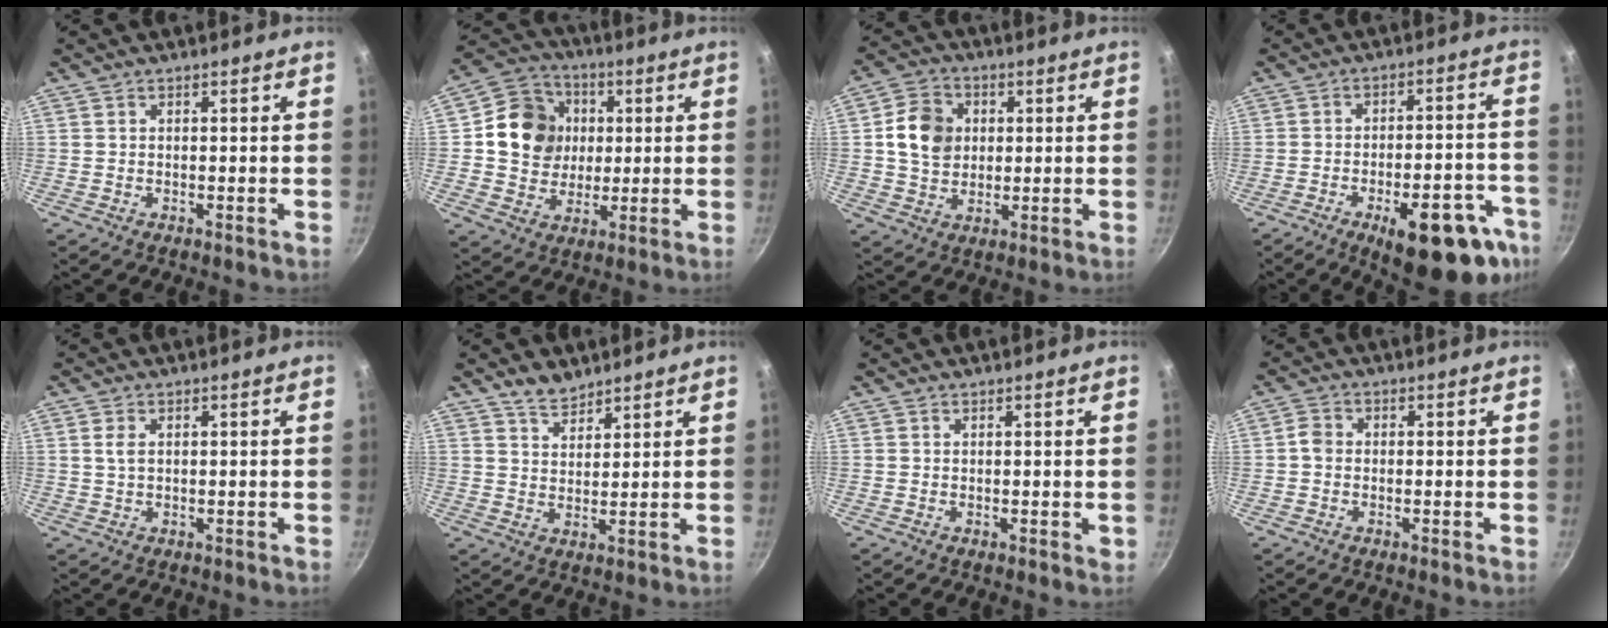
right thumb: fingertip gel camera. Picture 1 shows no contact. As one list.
[{"total": 13.4, "force": [1.9, 11.8, 5.9], "torque": [-0.072, 0.009, 0.026]}, {"total": 9.7, "force": [1.5, 7.9, 5.3], "torque": [-0.072, 0.006, 0.021]}, {"total": 18.9, "force": [-9.9, 7.5, 14.3], "torque": [-0.134, 0.041, -0.122]}, {"total": 2.0, "force": [0.6, 1.2, 1.5], "torque": [-0.027, -0.001, 0.012]}, {"total": 4.5, "force": [3.8, 2.2, 1.2], "torque": [-0.010, -0.019, 0.071]}, {"total": 0.8, "force": [0.5, 0.4, 0.5], "torque": [-0.001, -0.006, 0.007]}, {"total": 2.1, "force": [-0.3, 1.7, 1.1], "torque": [-0.020, 0.011, -0.011]}]